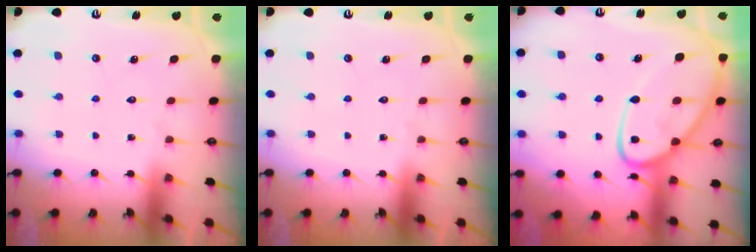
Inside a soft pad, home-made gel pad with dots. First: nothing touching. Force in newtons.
{"total": 0.0}
{"total": 16.2, "press": 16.1, "slide": 1.3}